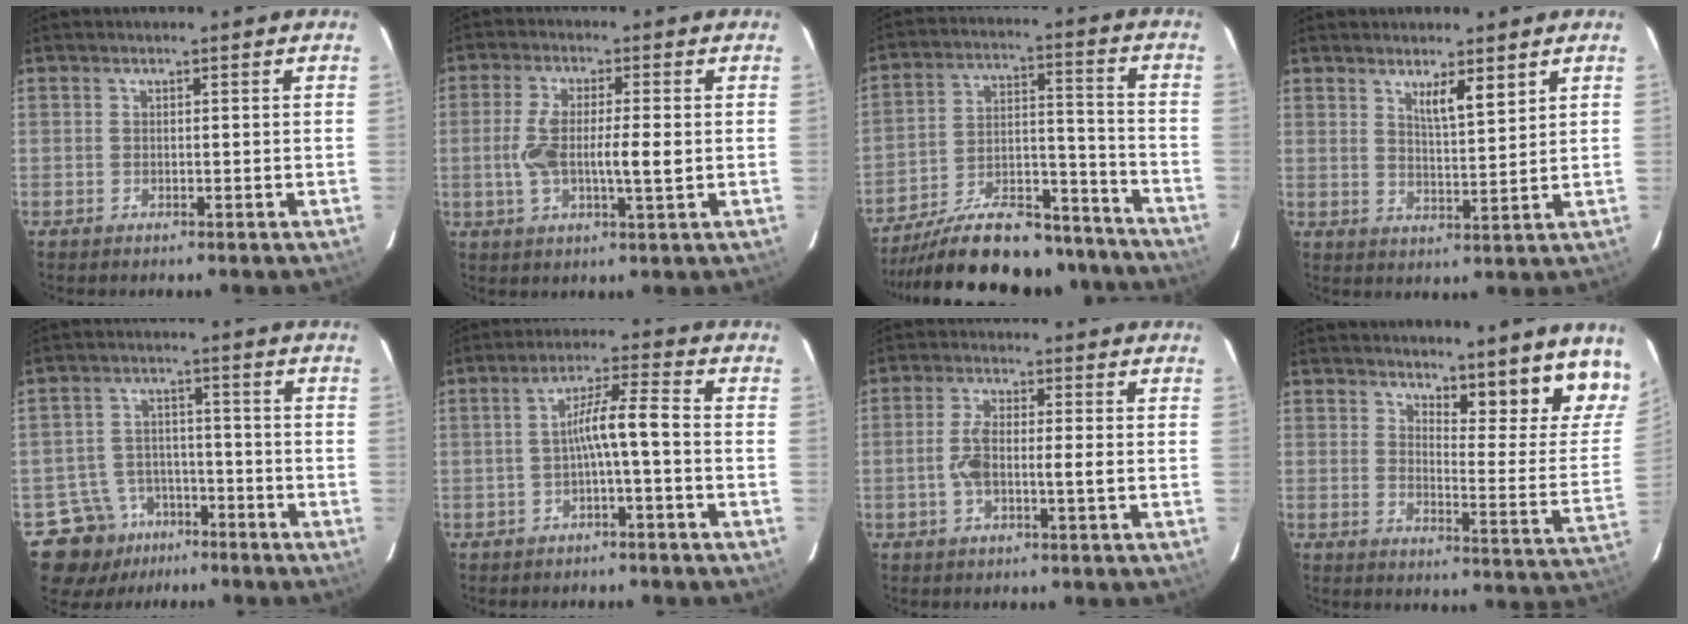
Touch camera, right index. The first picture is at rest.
{"total": 7.7, "force": [-0.4, 1.5, 7.6], "torque": [-0.148, 0.004, -0.008]}
{"total": 21.6, "force": [-19.1, 5.3, 8.6], "torque": [-0.129, 0.021, -0.297]}
{"total": 4.5, "force": [3.0, 0.5, 3.3], "torque": [-0.058, -0.009, 0.055]}
{"total": 9.5, "force": [-5.7, 7.5, 0.9], "torque": [-0.021, 0.033, -0.080]}
{"total": 5.8, "force": [-1.1, 0.0, 5.7], "torque": [-0.097, 0.023, -0.016]}
{"total": 5.2, "force": [-0.7, 1.1, 5.0], "torque": [-0.108, 0.011, -0.015]}
{"total": 12.5, "force": [11.1, 1.7, 5.5], "torque": [-0.047, -0.046, 0.125]}